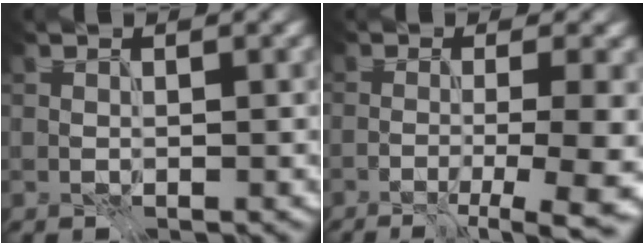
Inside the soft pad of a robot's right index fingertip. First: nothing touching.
{"total": 8.7, "force": [-2.2, 2.3, 8.1], "torque": [-0.066, -0.008, -0.024]}